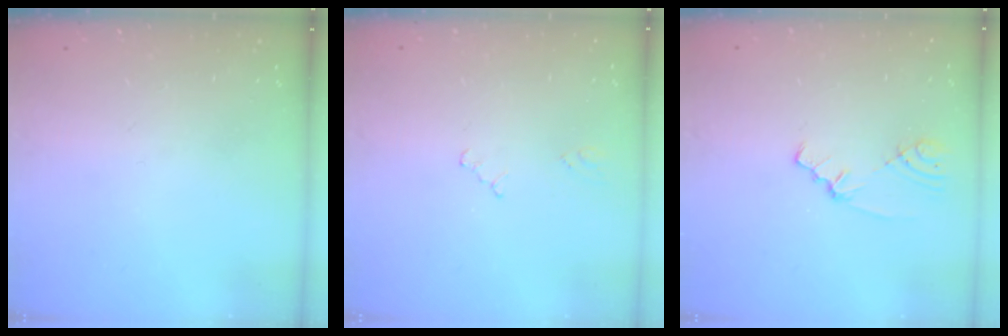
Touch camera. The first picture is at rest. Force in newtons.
{"total": 0.0}
{"total": 2.1, "press": 2.1, "slide": 0.3}